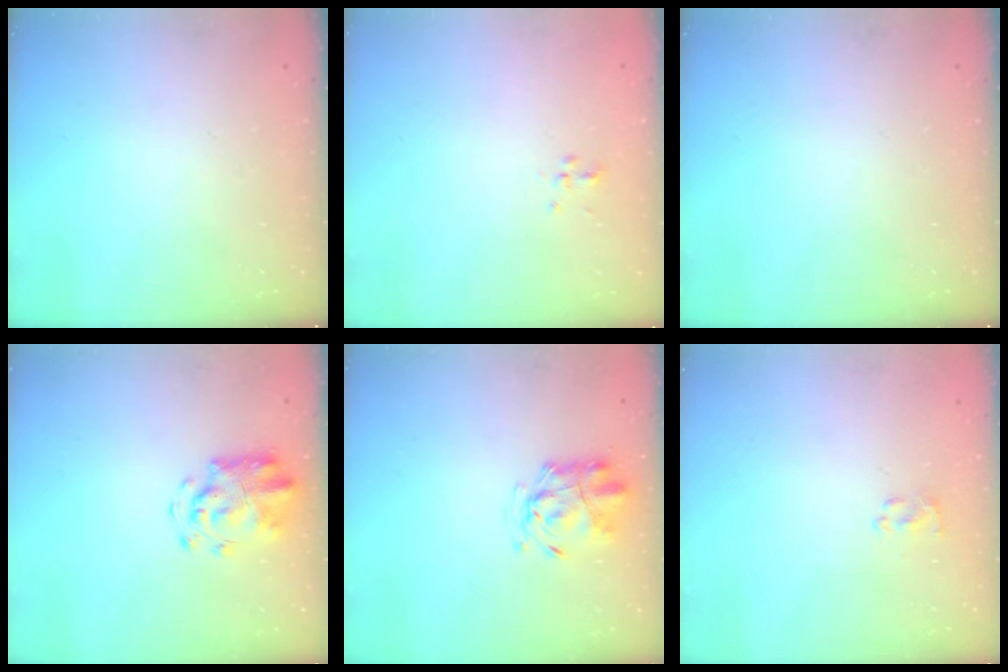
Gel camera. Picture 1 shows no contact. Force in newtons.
{"total": 2.0, "press": 1.8, "slide": 0.8}
{"total": 0.0}
{"total": 4.4, "press": 4.1, "slide": 1.6}
{"total": 2.3, "press": 2.2, "slide": 0.7}
{"total": 1.4, "press": 1.3, "slide": 0.6}